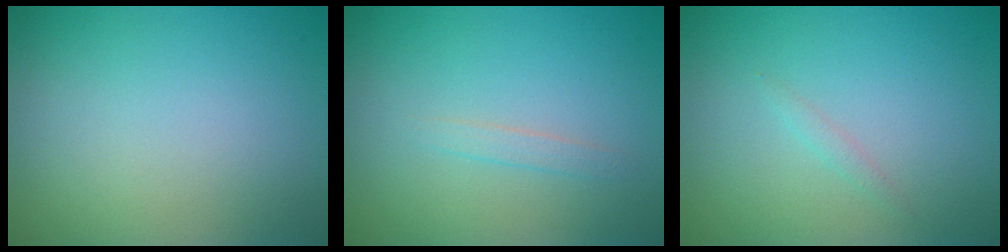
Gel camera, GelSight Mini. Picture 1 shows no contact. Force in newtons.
{"total": 0.9, "press": 0.9, "slide": 0.0}
{"total": 0.6, "press": 0.6, "slide": 0.1}